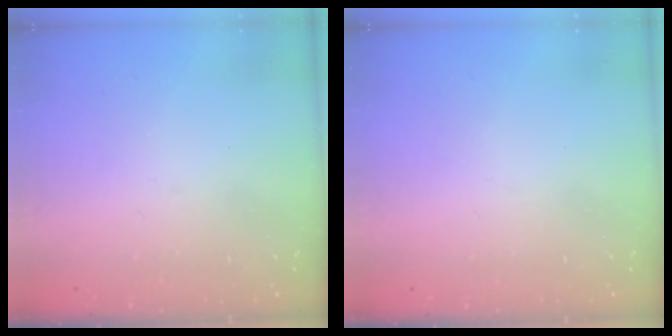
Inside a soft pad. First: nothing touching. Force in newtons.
{"total": 0.0}